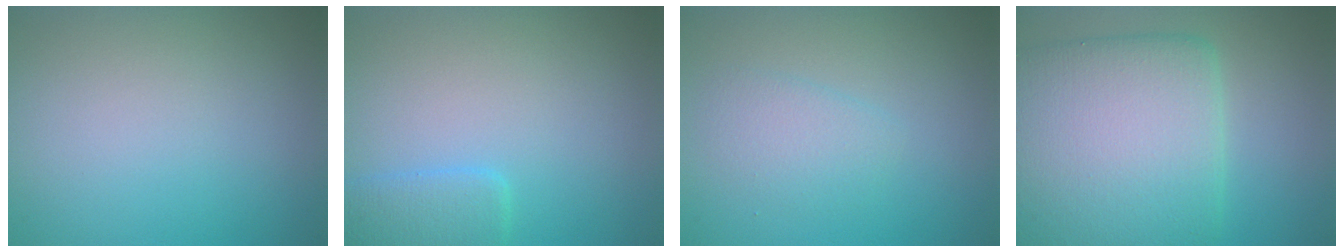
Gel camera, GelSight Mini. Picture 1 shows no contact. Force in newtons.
{"total": 2.7, "press": 2.7, "slide": 0.1}
{"total": 1.8, "press": 1.8, "slide": 0.1}
{"total": 10.2, "press": 10.2, "slide": 0.3}